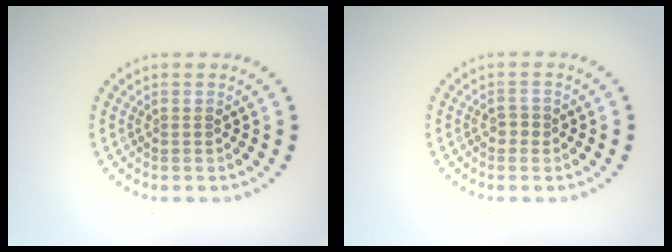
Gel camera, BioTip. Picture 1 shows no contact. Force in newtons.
{"total": 1.0, "press": 0.9, "slide": 0.3}